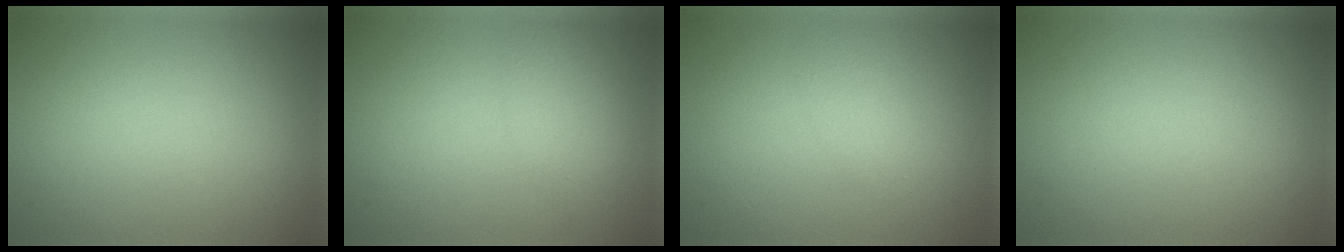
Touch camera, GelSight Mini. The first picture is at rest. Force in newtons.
{"total": 1.8, "press": 1.8, "slide": 0.1}
{"total": 1.6, "press": 1.6, "slide": 0.0}
{"total": 0.0}